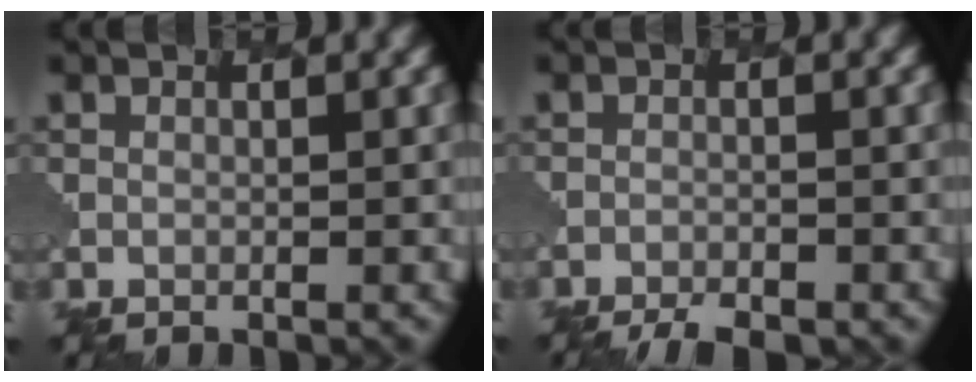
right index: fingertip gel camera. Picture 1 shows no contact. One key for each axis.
{"total": 4.0, "fx": -3.7, "fy": 0.9, "fz": 1.2, "tx": -0.026, "ty": -0.008, "tz": -0.057}